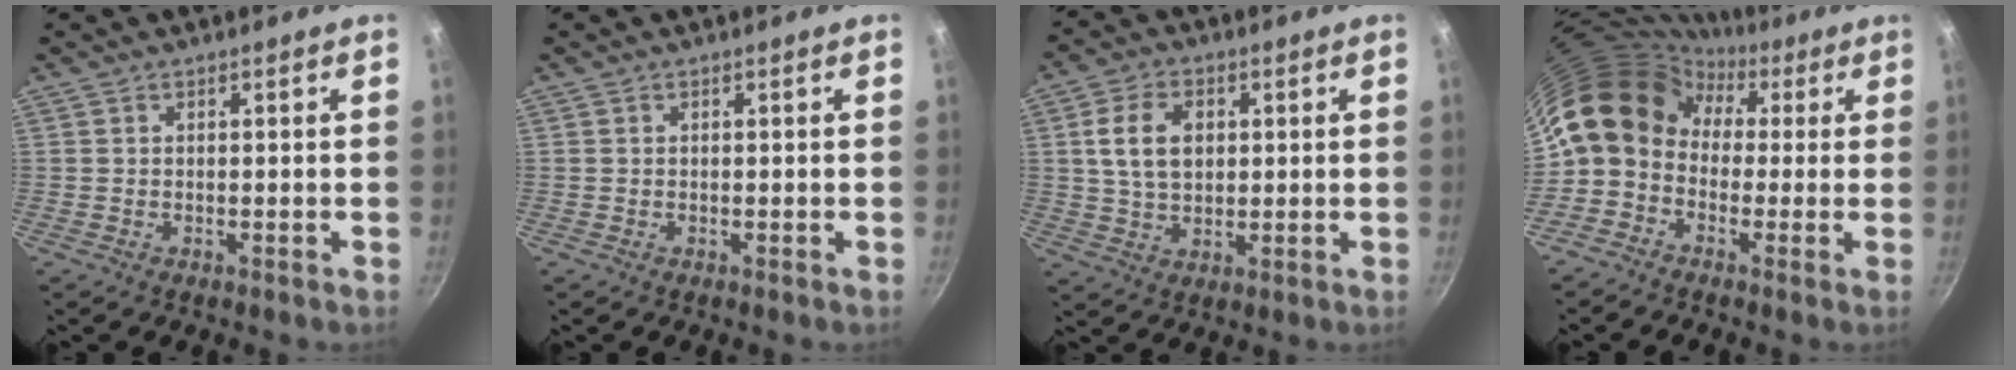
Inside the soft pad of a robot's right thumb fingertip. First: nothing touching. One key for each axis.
{"total": 0.0}
{"total": 8.8, "fx": 1.7, "fy": 6.1, "fz": 6.1, "tx": -0.098, "ty": 0.003, "tz": 0.031}
{"total": 12.2, "fx": 0.8, "fy": 10.1, "fz": 6.8, "tx": -0.094, "ty": 0.039, "tz": -0.016}